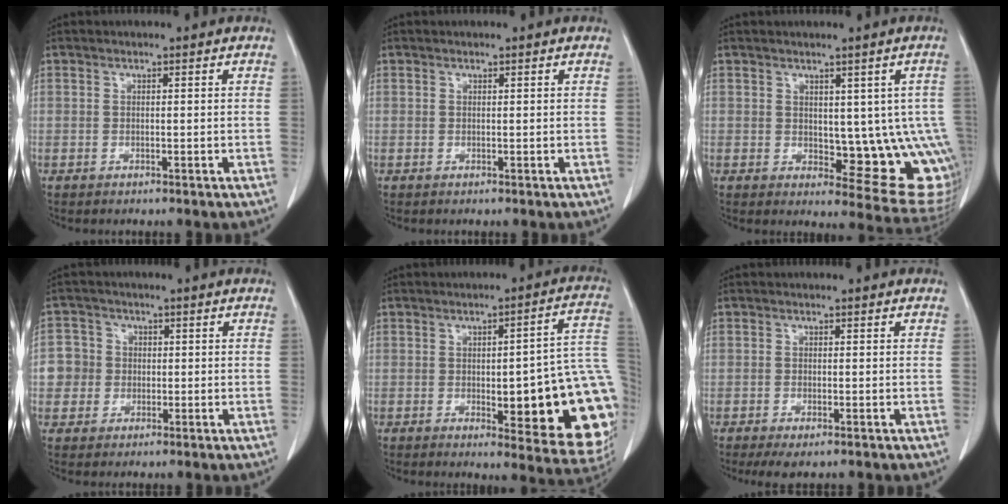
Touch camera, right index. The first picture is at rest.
{"total": 0.0}
{"total": 9.5, "force": [0.7, 5.0, 8.0], "torque": [-0.070, -0.008, 0.018]}
{"total": 4.8, "force": [-0.3, 4.8, 0.4], "torque": [-0.001, 0.019, -0.006]}
{"total": 21.1, "force": [-3.4, 4.8, 20.2], "torque": [-0.162, 0.020, -0.023]}
{"total": 3.1, "force": [-1.9, 0.9, 2.2], "torque": [-0.036, -0.006, -0.028]}